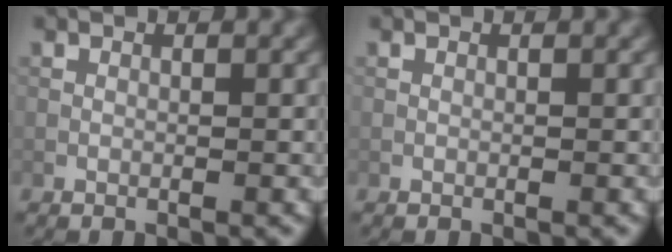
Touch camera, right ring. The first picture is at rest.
{"total": 0.0}